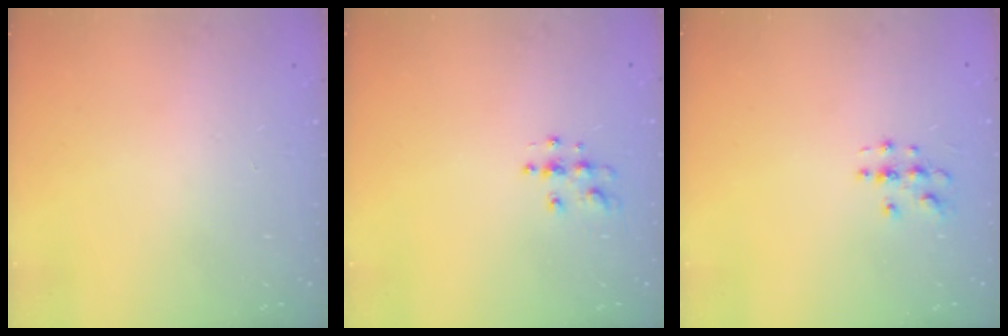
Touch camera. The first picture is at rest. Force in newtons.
{"total": 5.1, "press": 5.1, "slide": 0.3}
{"total": 2.8, "press": 2.8, "slide": 0.3}